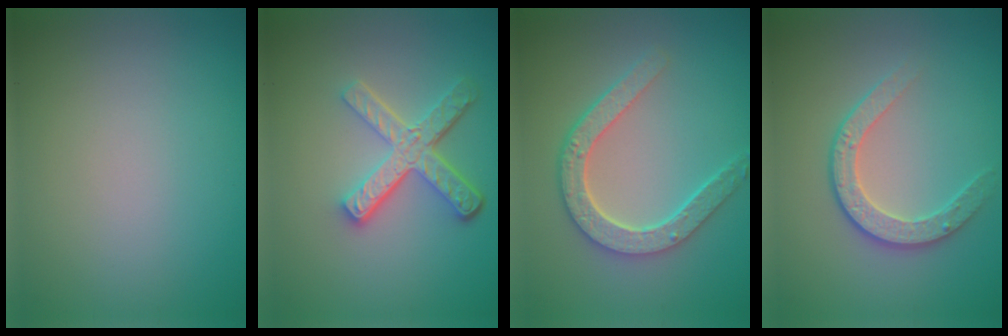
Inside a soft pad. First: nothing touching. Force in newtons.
{"total": 4.9, "press": 3.6, "slide": 3.3}
{"total": 4.6, "press": 3.7, "slide": 2.8}
{"total": 3.0, "press": 2.7, "slide": 1.3}